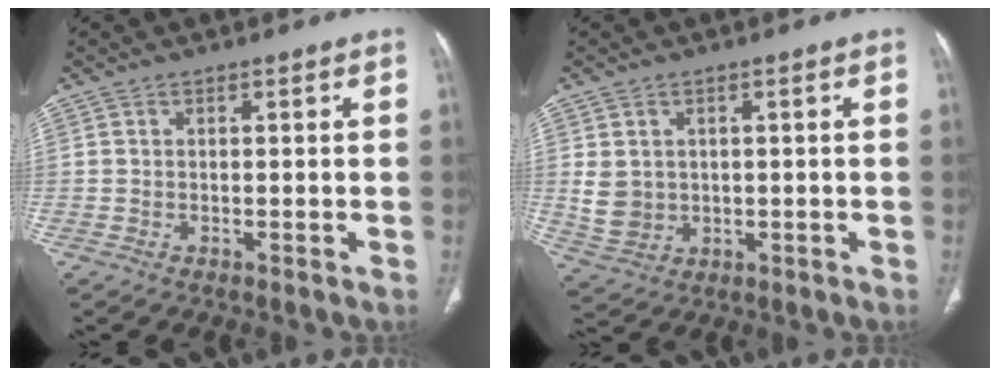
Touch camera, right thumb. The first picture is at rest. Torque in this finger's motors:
{"motor_torque": [-0.12, 0.43, 0.68, 0.36, 0.13]}